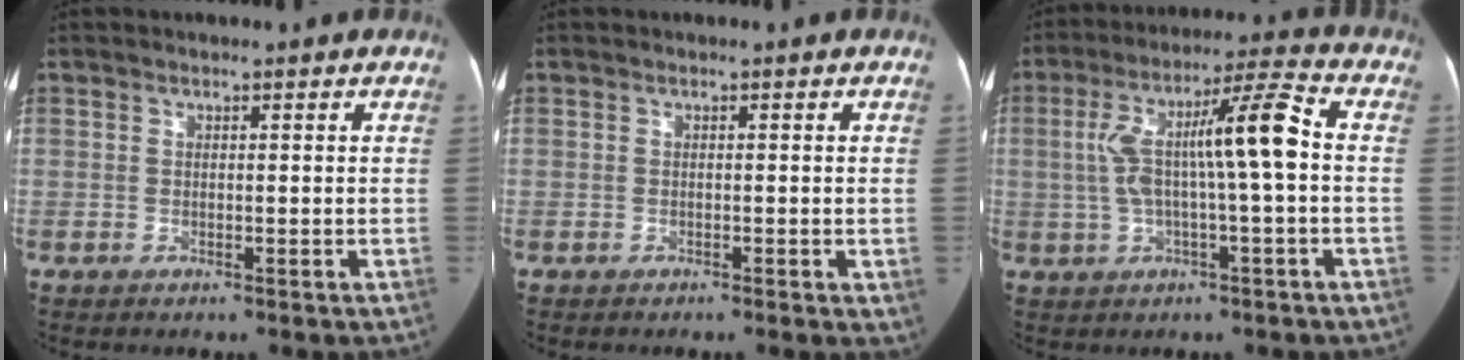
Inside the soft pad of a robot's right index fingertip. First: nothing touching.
{"total": 2.3, "force": [-0.9, 0.5, 2.0], "torque": [-0.021, -0.006, -0.010]}
{"total": 11.9, "force": [0.4, 1.2, 11.8], "torque": [-0.214, 0.036, 0.006]}